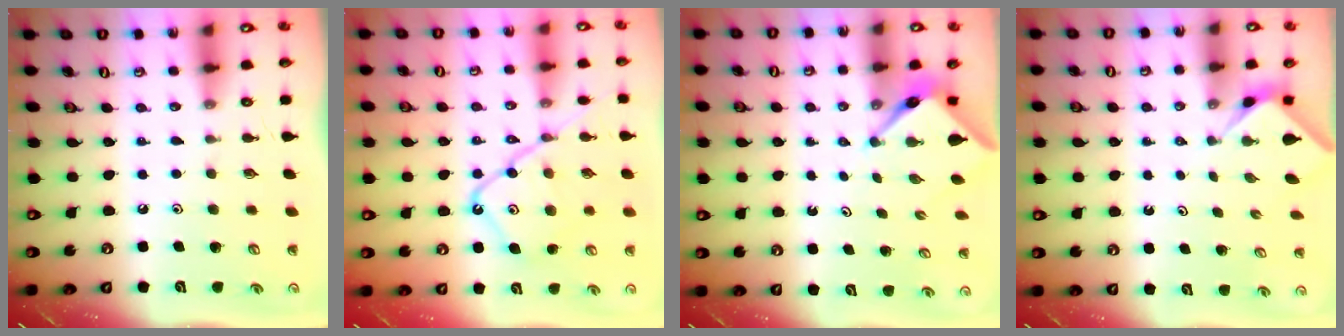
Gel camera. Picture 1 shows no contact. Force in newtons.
{"total": 14.9, "press": 14.9, "slide": 1.4}
{"total": 3.4, "press": 3.4, "slide": 0.2}
{"total": 2.3, "press": 2.3, "slide": 0.1}